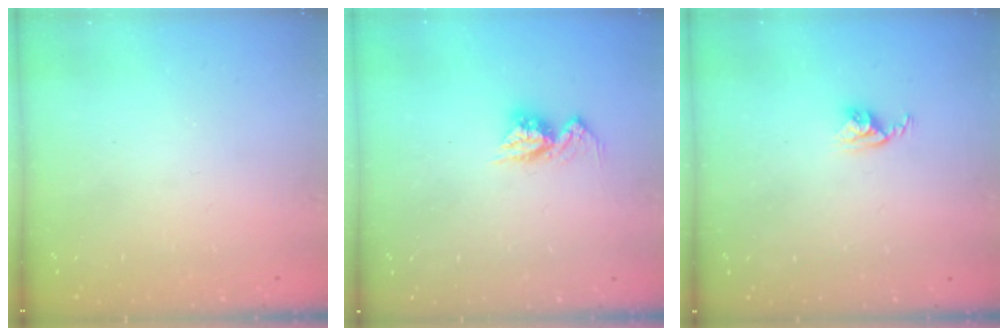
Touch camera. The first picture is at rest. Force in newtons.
{"total": 8.1, "press": 8.1, "slide": 0.8}
{"total": 3.9, "press": 3.9, "slide": 0.2}